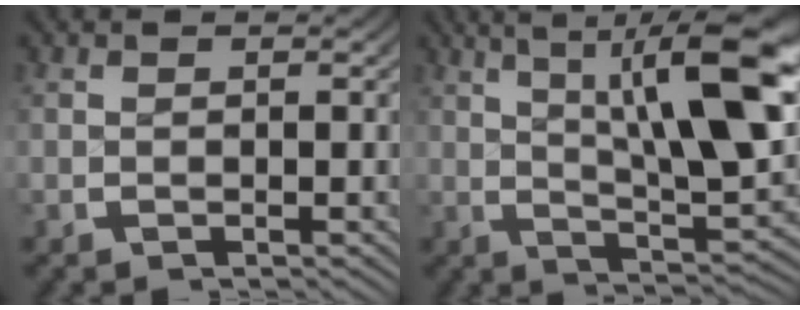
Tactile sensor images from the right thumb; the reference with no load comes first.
{"total": 12.7, "force": [2.1, 5.7, 11.2], "torque": [-0.156, -0.025, 0.035]}